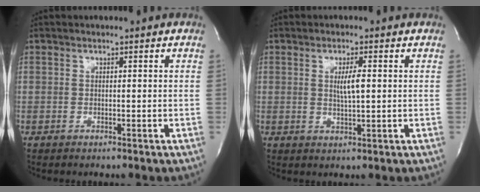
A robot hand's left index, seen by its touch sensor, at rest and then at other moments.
{"total": 3.3, "force": [0.6, 0.4, 3.2], "torque": [-0.058, -0.003, 0.011]}